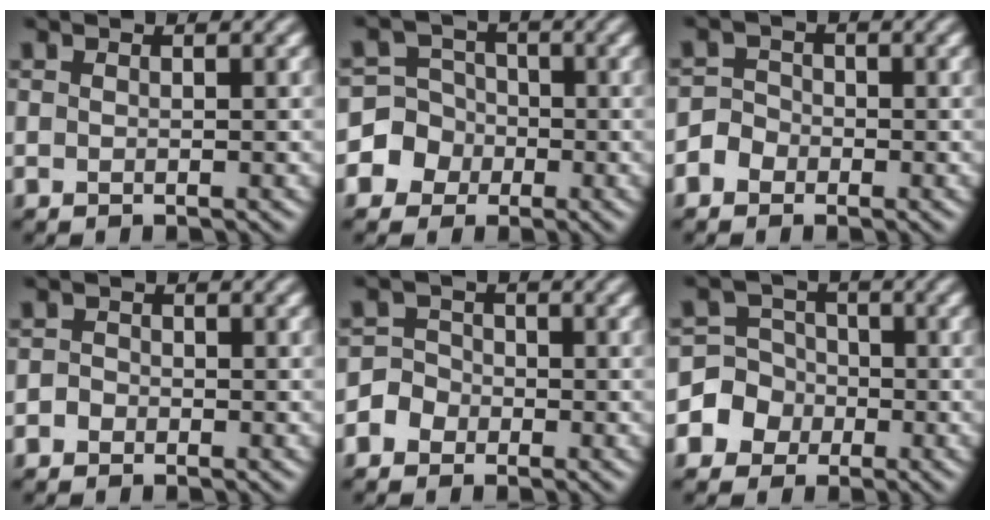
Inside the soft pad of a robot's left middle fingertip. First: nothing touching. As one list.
[{"total": 4.8, "force": [-1.6, 4.5, 0.2], "torque": [0.013, 0.016, -0.050]}, {"total": 1.7, "force": [-1.0, 1.4, 0.1], "torque": [0.000, 0.011, -0.026]}, {"total": 0.8, "force": [-0.5, 0.5, -0.1], "torque": [0.004, 0.009, -0.014]}, {"total": 2.1, "force": [-1.1, 1.8, 0.2], "torque": [0.002, 0.012, -0.027]}, {"total": 4.9, "force": [-1.6, 4.6, 0.4], "torque": [0.008, 0.015, -0.052]}]